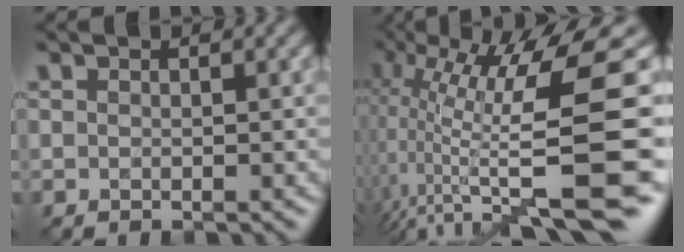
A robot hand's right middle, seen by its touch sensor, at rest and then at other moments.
{"total": 13.0, "force": [0.2, 2.9, 12.7], "torque": [-0.216, -0.002, 0.021]}